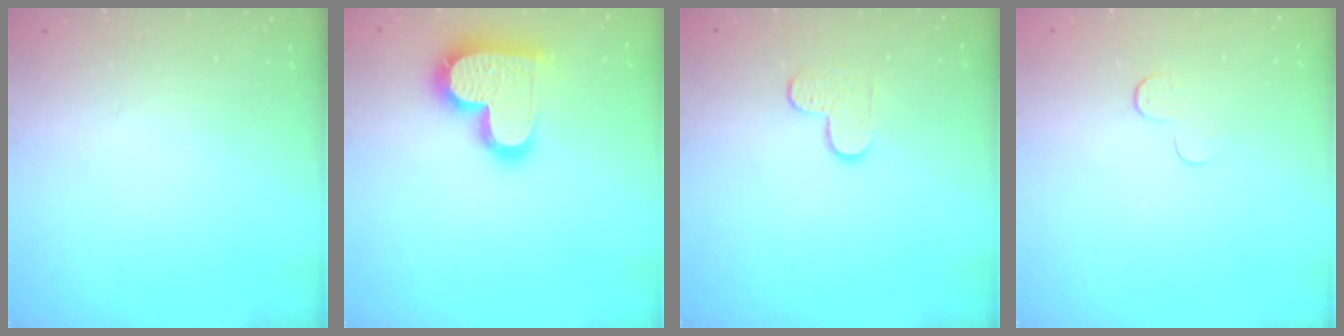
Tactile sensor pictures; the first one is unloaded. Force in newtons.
{"total": 17.5, "press": 17.4, "slide": 1.3}
{"total": 4.7, "press": 4.7, "slide": 0.5}
{"total": 5.0, "press": 4.9, "slide": 0.5}